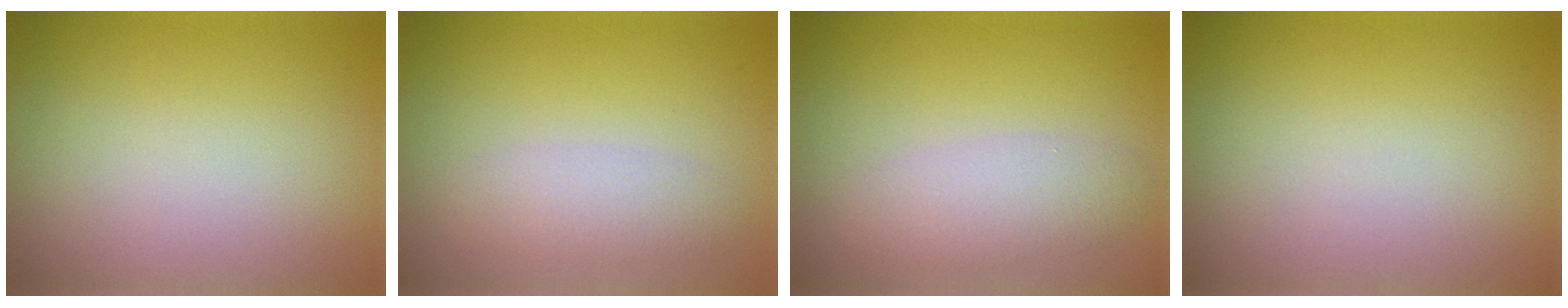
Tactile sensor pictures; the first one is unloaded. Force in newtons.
{"total": 2.4, "press": 2.4, "slide": 0.2}
{"total": 2.9, "press": 2.9, "slide": 0.2}
{"total": 0.0}